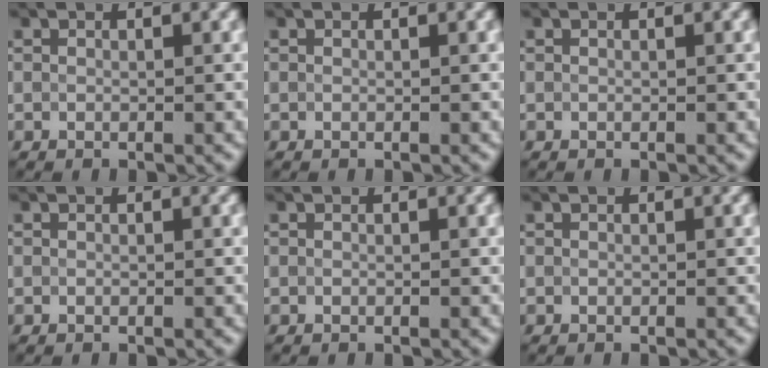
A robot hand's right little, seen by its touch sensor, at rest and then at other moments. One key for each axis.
{"total": 0.0}
{"total": 0.0}
{"total": 0.0}
{"total": 0.0}
{"total": 0.0}